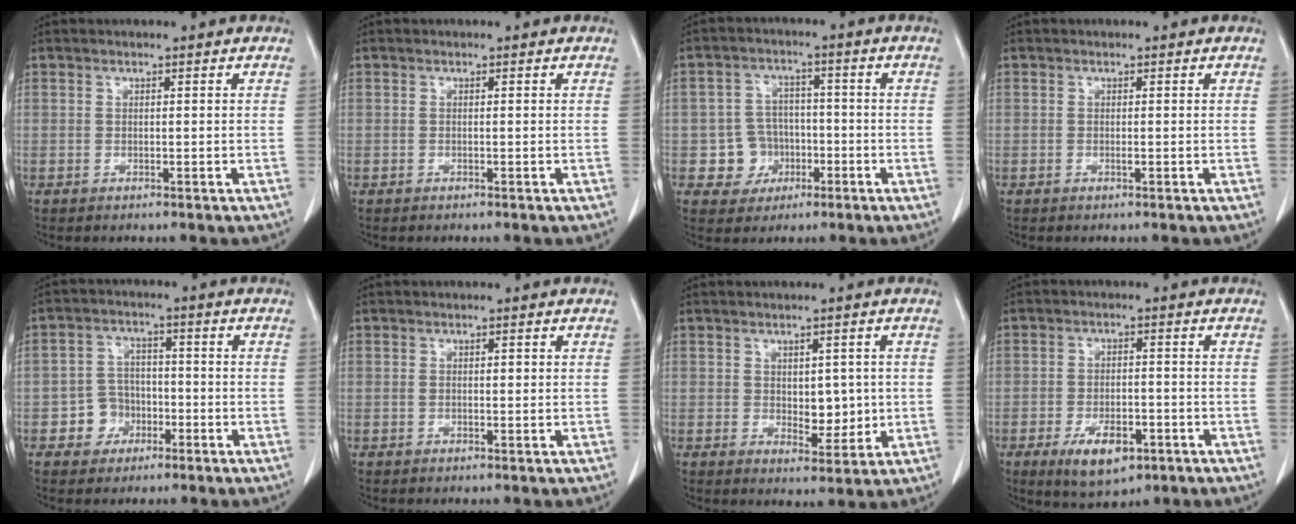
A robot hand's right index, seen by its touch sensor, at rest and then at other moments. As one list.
[{"total": 0.0}, {"total": 6.0, "force": [-1.7, 5.7, 0.7], "torque": [-0.004, 0.015, -0.021]}, {"total": 0.0}, {"total": 5.0, "force": [-2.0, 4.5, 1.0], "torque": [-0.011, 0.016, -0.031]}, {"total": 1.2, "force": [0.2, 0.6, 1.0], "torque": [-0.019, 0.004, 0.005]}, {"total": 4.8, "force": [0.2, 2.7, 3.9], "torque": [-0.048, -0.004, 0.014]}, {"total": 7.3, "force": [-3.7, 3.4, 5.3], "torque": [-0.091, -0.005, -0.051]}]